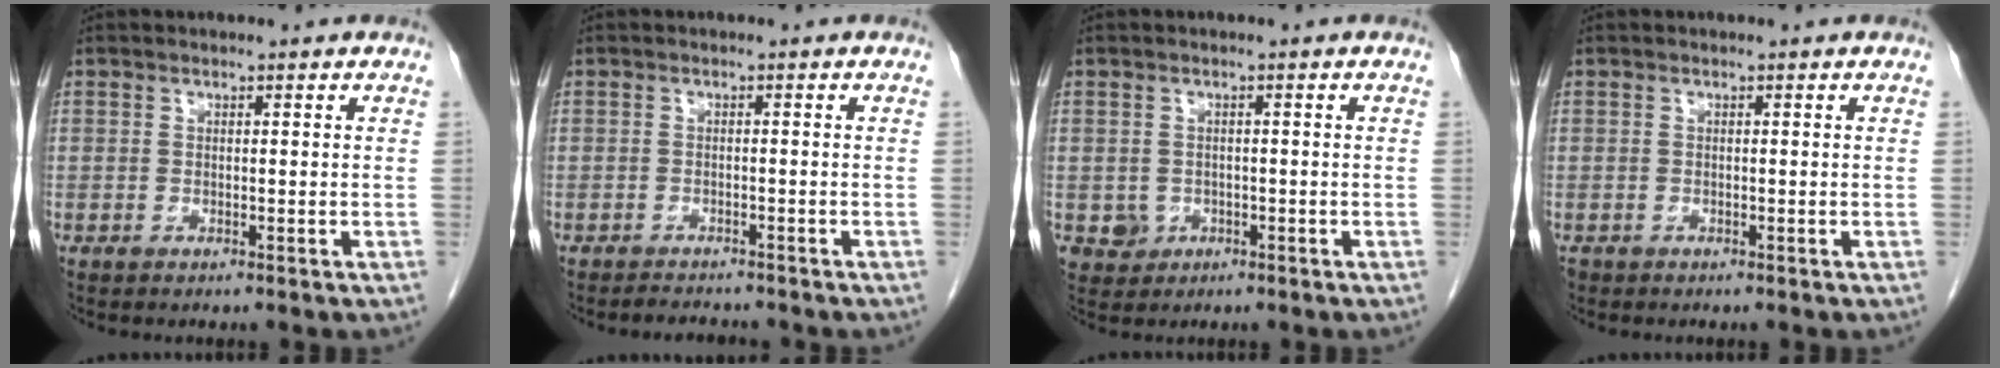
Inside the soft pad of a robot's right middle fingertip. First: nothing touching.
{"total": 2.5, "force": [-2.4, 0.5, 0.4], "torque": [-0.009, -0.008, -0.035]}
{"total": 2.6, "force": [-0.7, 2.5, 0.5], "torque": [-0.005, 0.004, -0.003]}
{"total": 0.6, "force": [-0.4, 0.4, 0.0], "torque": [-0.009, 0.002, -0.006]}